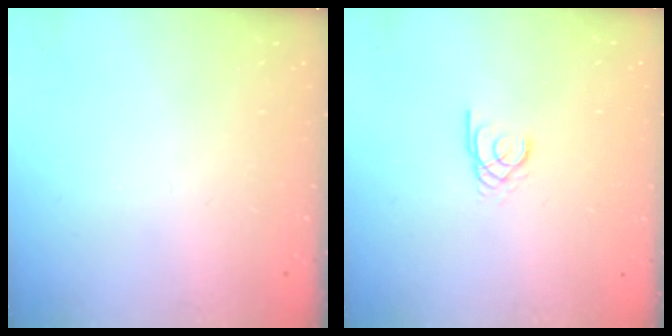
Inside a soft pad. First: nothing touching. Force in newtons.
{"total": 1.8, "press": 1.8, "slide": 0.2}